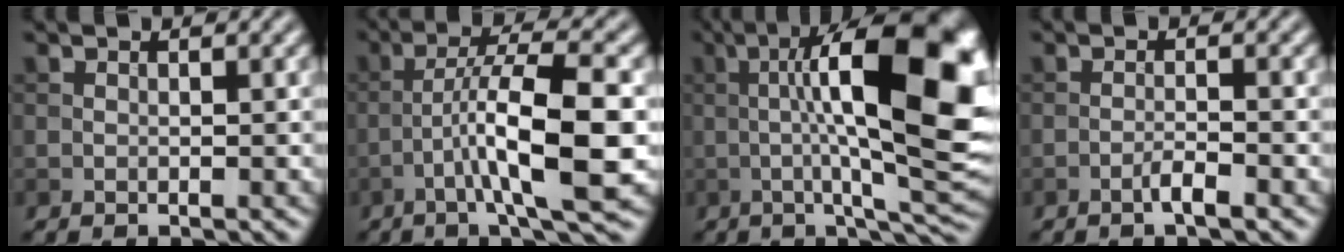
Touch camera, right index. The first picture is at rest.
{"total": 9.0, "force": [-2.5, 1.6, 8.5], "torque": [-0.136, 0.016, -0.045]}
{"total": 17.7, "force": [1.6, 4.7, 17.0], "torque": [-0.235, 0.016, 0.028]}
{"total": 2.0, "force": [-1.1, 0.2, 1.6], "torque": [-0.025, 0.007, -0.026]}